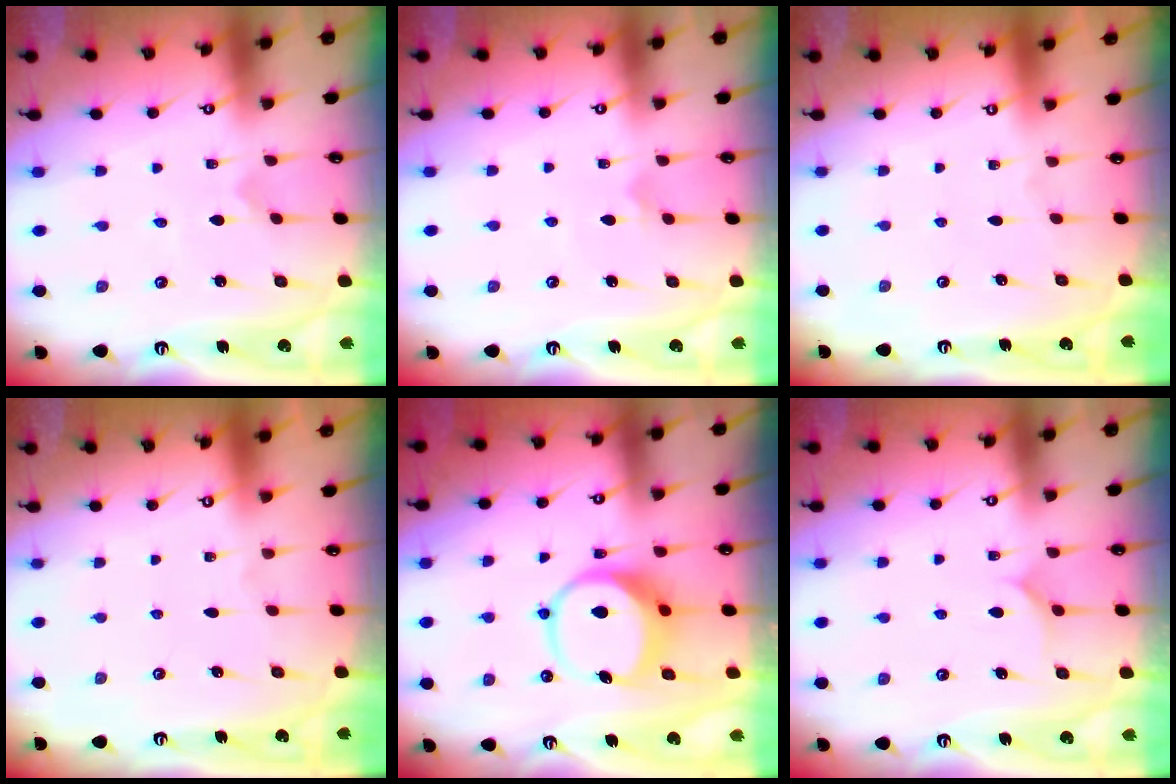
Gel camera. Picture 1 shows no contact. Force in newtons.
{"total": 3.8, "press": 3.8, "slide": 0.3}
{"total": 0.0}
{"total": 0.0}
{"total": 8.3, "press": 8.2, "slide": 1.2}
{"total": 5.4, "press": 5.4, "slide": 0.6}